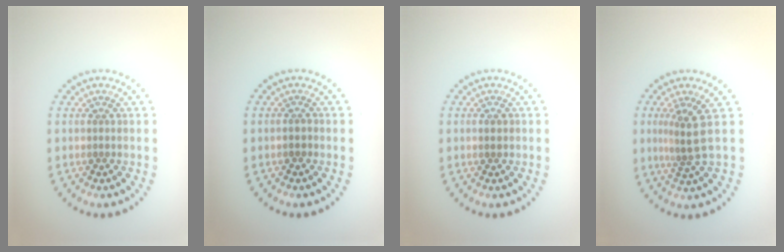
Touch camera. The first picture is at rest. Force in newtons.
{"total": 0.9, "press": 0.7, "slide": 0.6}
{"total": 1.1, "press": 1.1, "slide": 0.1}
{"total": 2.7, "press": 1.7, "slide": 2.0}